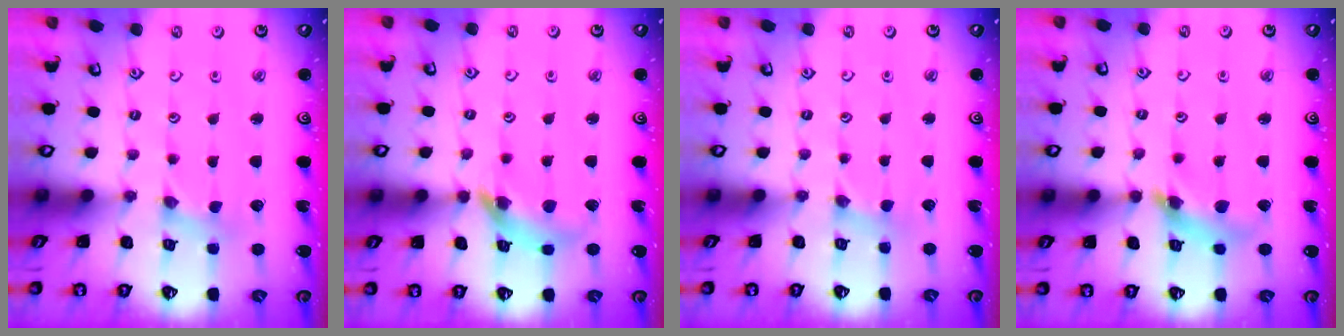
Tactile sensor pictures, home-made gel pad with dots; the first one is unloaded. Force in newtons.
{"total": 10.7, "press": 10.7, "slide": 1.0}
{"total": 1.7, "press": 1.7, "slide": 0.4}
{"total": 11.3, "press": 11.2, "slide": 1.6}